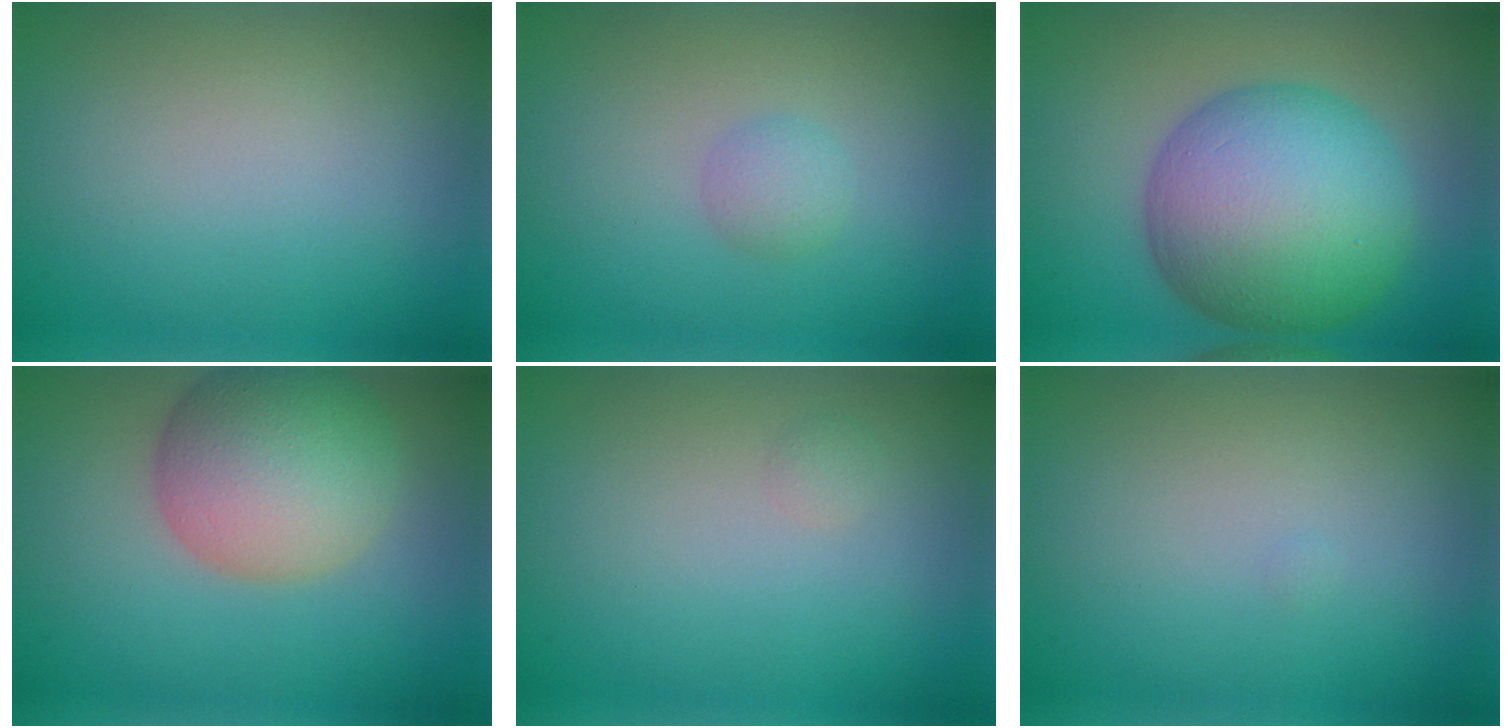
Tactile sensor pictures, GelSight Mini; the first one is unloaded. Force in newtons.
{"total": 1.3, "press": 1.3, "slide": 0.1}
{"total": 11.7, "press": 11.7, "slide": 0.1}
{"total": 7.8, "press": 7.8, "slide": 0.5}
{"total": 0.5, "press": 0.5, "slide": 0.0}
{"total": 0.0}